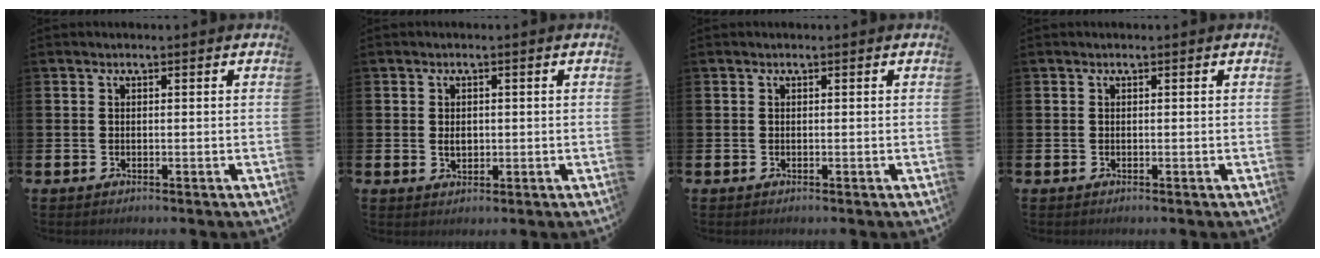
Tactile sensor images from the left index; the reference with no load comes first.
{"total": 1.7, "force": [0.1, 1.2, 1.2], "torque": [-0.013, 0.003, -0.002]}
{"total": 0.0}
{"total": 0.0}